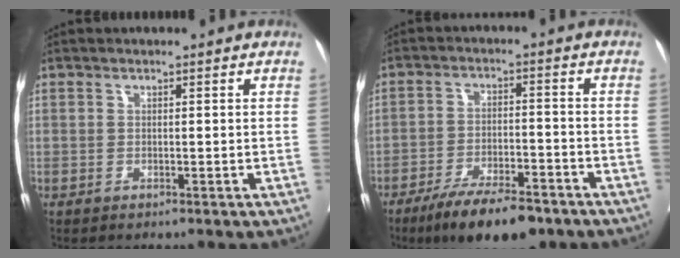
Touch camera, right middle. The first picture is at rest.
{"total": 11.1, "force": [-8.2, 2.8, 7.0], "torque": [-0.108, -0.015, -0.138]}